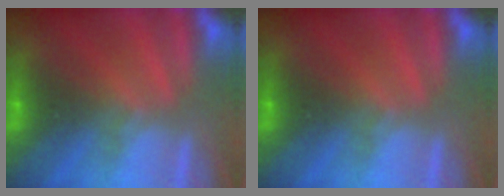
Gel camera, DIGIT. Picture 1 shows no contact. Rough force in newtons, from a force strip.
{"total": 0.0}